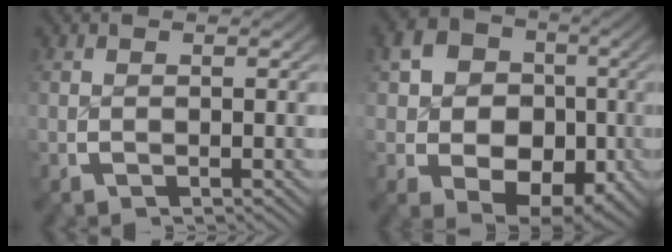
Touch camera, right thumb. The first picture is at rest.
{"total": 12.6, "force": [0.4, 10.4, 7.0], "torque": [-0.134, -0.040, 0.011]}